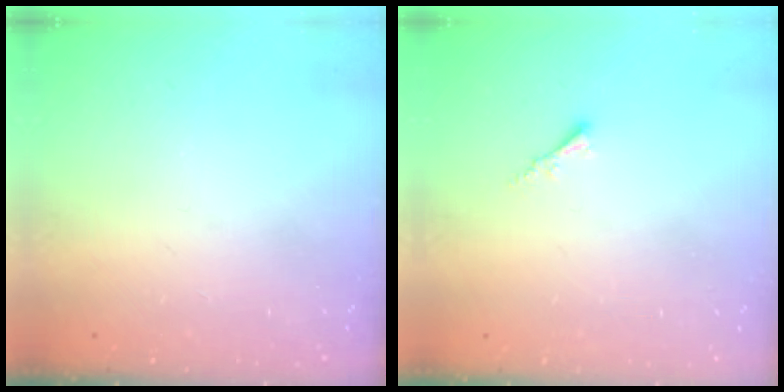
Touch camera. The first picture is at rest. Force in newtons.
{"total": 1.8, "press": 1.7, "slide": 0.5}